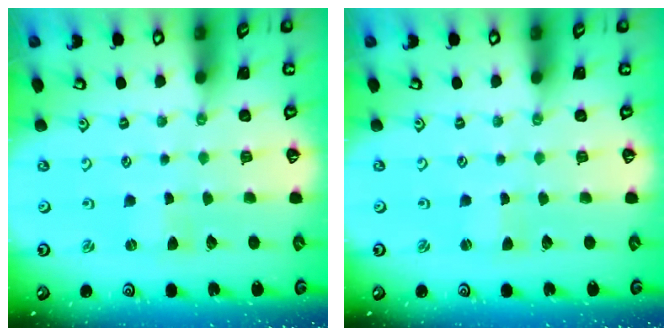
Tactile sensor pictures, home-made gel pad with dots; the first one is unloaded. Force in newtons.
{"total": 0.0}